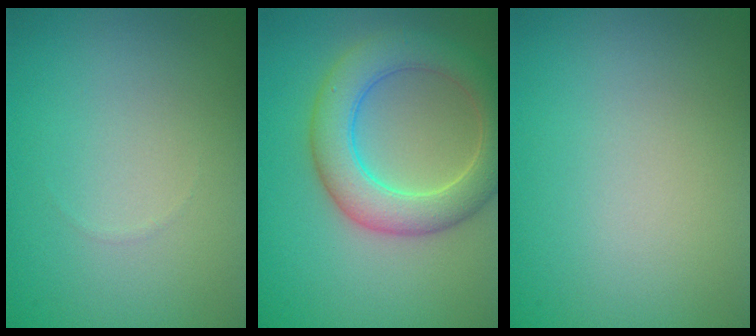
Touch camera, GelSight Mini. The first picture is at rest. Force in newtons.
{"total": 6.1, "press": 6.1, "slide": 0.5}
{"total": 0.0}